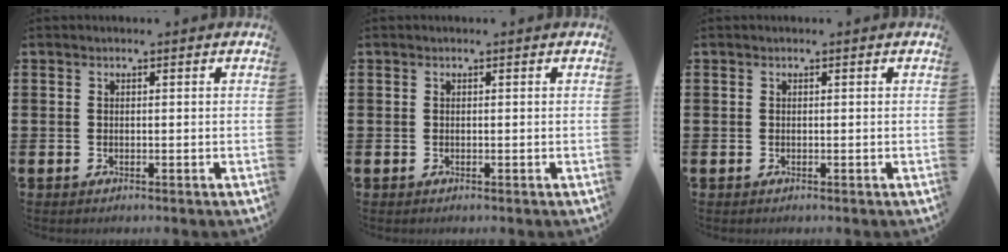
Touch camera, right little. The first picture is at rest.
{"total": 0.0}
{"total": 0.0}